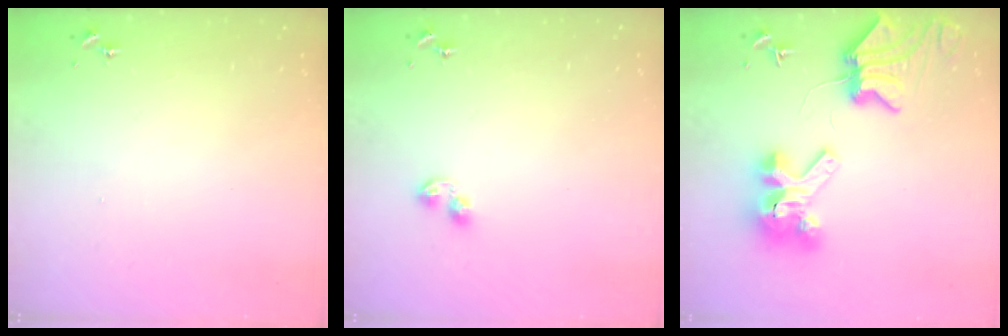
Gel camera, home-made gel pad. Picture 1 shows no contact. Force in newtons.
{"total": 3.8, "press": 3.8, "slide": 0.5}
{"total": 10.2, "press": 10.1, "slide": 1.5}